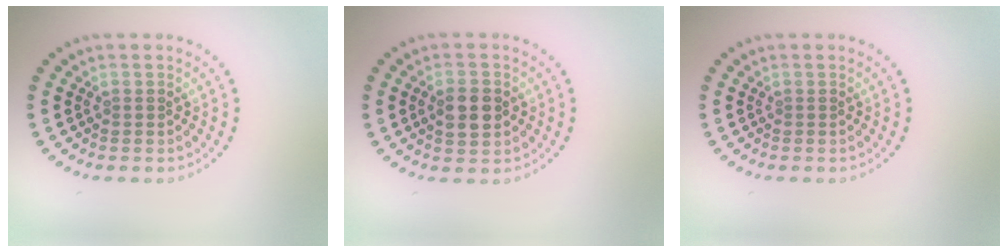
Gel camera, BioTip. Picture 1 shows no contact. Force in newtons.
{"total": 3.4, "press": 3.4, "slide": 0.1}
{"total": 0.0}